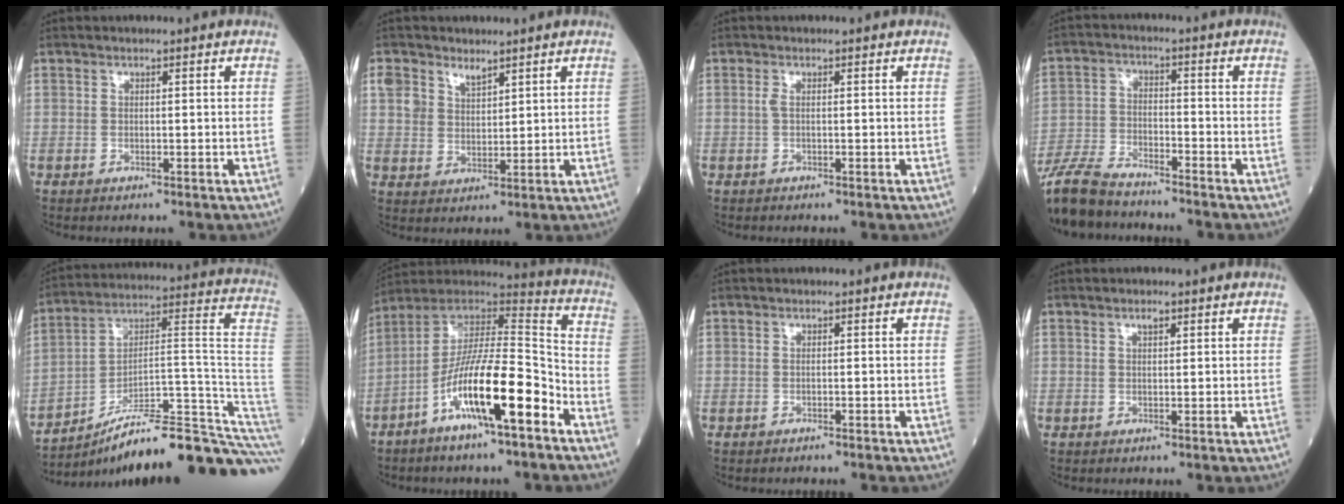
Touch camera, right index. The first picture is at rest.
{"total": 4.8, "force": [3.2, 3.1, 1.9], "torque": [-0.033, 0.006, 0.066]}
{"total": 0.7, "force": [0.1, 0.1, 0.7], "torque": [-0.020, -0.001, 0.000]}
{"total": 11.8, "force": [-10.5, 2.4, 4.8], "torque": [-0.097, -0.023, -0.189]}
{"total": 25.1, "force": [-19.7, 0.8, 15.5], "torque": [-0.123, 0.052, -0.292]}
{"total": 16.6, "force": [-7.9, 2.2, 14.4], "torque": [-0.260, 0.001, -0.138]}
{"total": 1.2, "force": [-1.0, 0.1, 0.5], "torque": [-0.010, -0.001, -0.013]}
{"total": 1.1, "force": [0.7, 0.4, 0.8], "torque": [-0.014, -0.001, 0.011]}